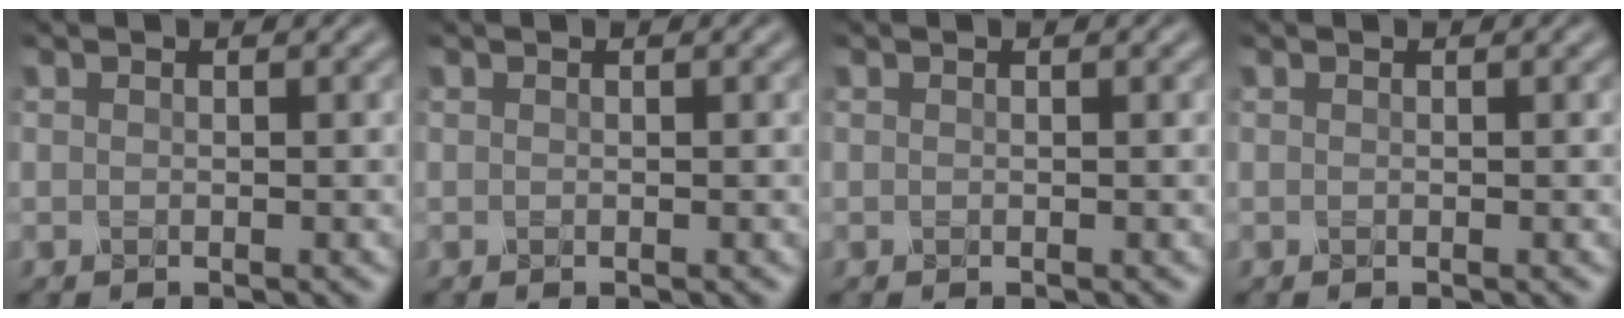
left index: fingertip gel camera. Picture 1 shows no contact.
{"total": 0.0}
{"total": 0.0}
{"total": 0.0}